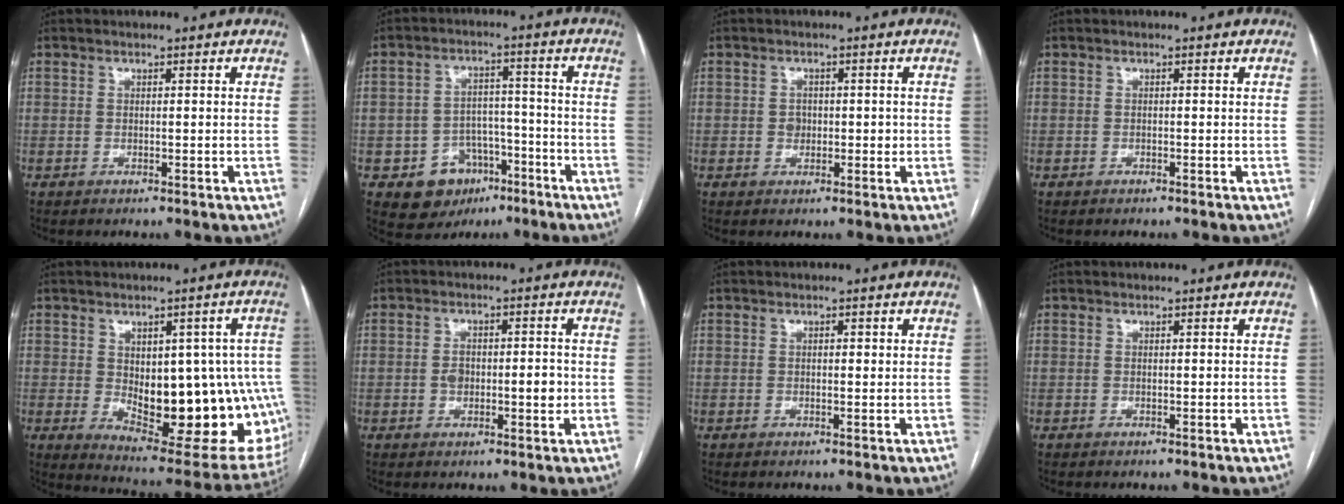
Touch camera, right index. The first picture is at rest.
{"total": 8.4, "force": [-4.3, 6.8, 2.5], "torque": [-0.036, 0.023, -0.058]}
{"total": 2.1, "force": [-0.1, 1.7, 1.2], "torque": [-0.017, 0.003, 0.000]}
{"total": 0.0}
{"total": 20.8, "force": [-2.1, 9.1, 18.6], "torque": [-0.179, 0.011, 0.003]}
{"total": 5.2, "force": [-0.6, 2.4, 4.5], "torque": [-0.074, 0.008, -0.007]}
{"total": 1.0, "force": [0.3, 0.4, 0.9], "torque": [-0.016, 0.002, 0.004]}
{"total": 0.0}